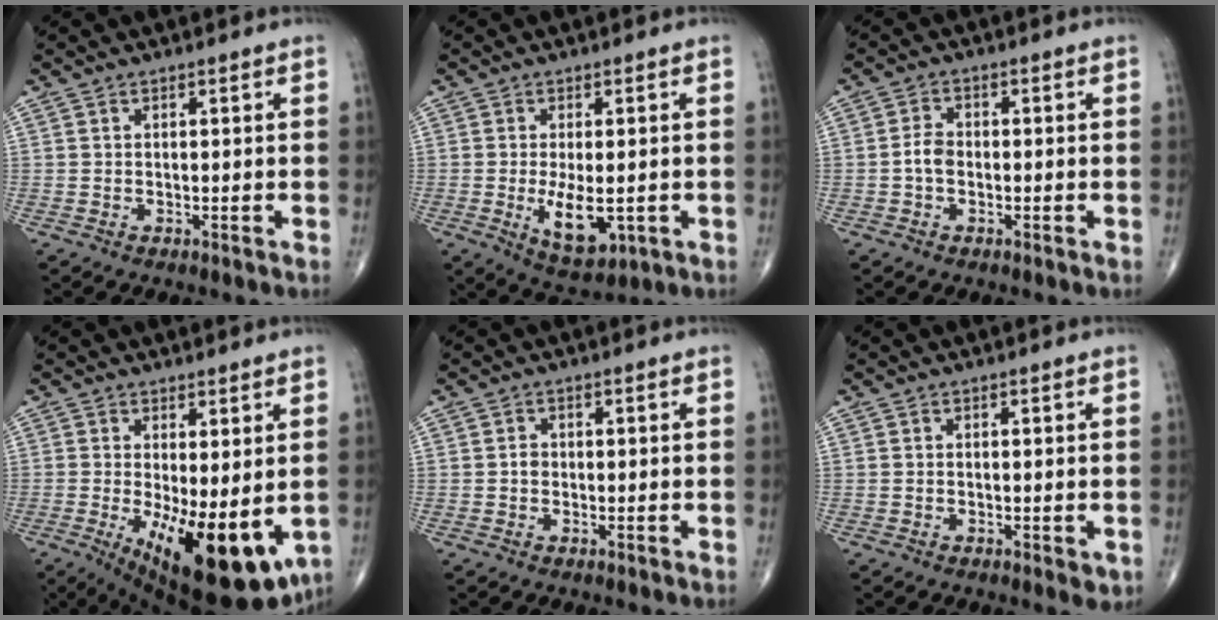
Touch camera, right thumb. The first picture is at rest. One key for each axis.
{"total": 7.9, "fx": -1.5, "fy": 3.6, "fz": 6.9, "tx": -0.105, "ty": -0.017, "tz": -0.014}
{"total": 2.9, "fx": -0.7, "fy": 2.0, "fz": 2.0, "tx": -0.034, "ty": 0.011, "tz": -0.020}
{"total": 17.2, "fx": -4.0, "fy": 6.5, "fz": 15.5, "tx": -0.202, "ty": -0.033, "tz": -0.035}
{"total": 1.2, "fx": -0.2, "fy": 1.0, "fz": 0.6, "tx": -0.003, "ty": 0.004, "tz": -0.007}
{"total": 1.9, "fx": -0.4, "fy": 0.8, "fz": 1.7, "tx": -0.020, "ty": -0.007, "tz": -0.005}